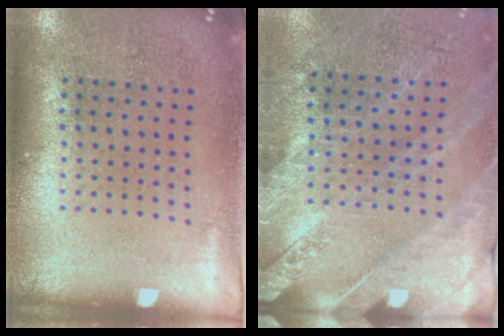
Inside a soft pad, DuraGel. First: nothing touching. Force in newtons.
{"total": 2.5, "press": 2.3, "slide": 0.8}